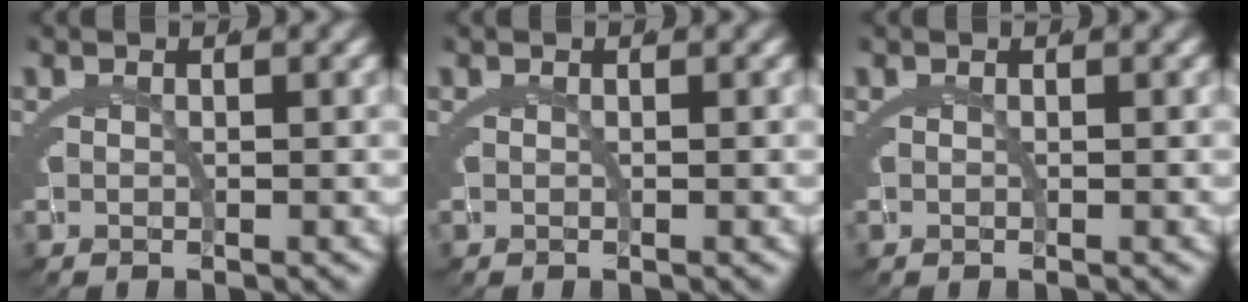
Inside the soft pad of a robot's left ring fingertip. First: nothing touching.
{"total": 0.0}
{"total": 0.0}